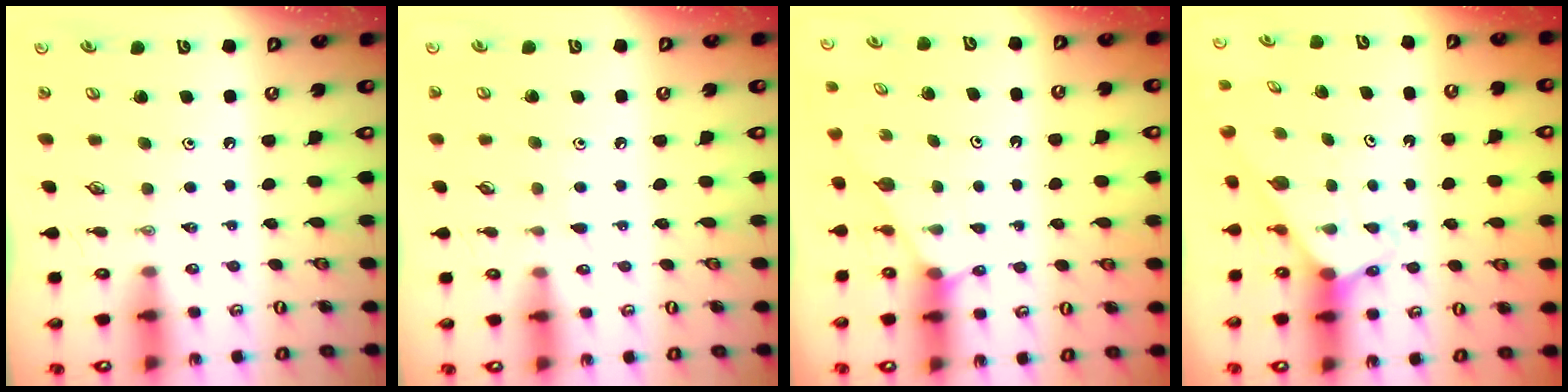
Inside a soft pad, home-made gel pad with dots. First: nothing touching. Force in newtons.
{"total": 2.9, "press": 2.9, "slide": 0.4}
{"total": 1.9, "press": 1.9, "slide": 0.3}
{"total": 2.4, "press": 2.4, "slide": 0.1}